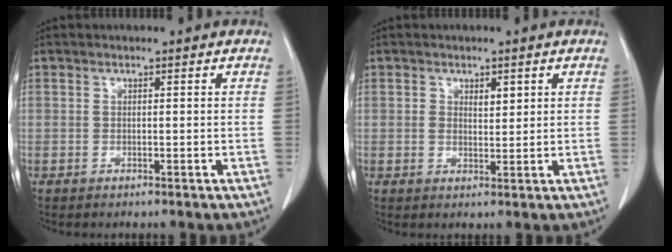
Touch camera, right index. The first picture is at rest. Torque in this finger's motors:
{"motor_torque": [0.07, 0.05, 0.03, 0.00]}